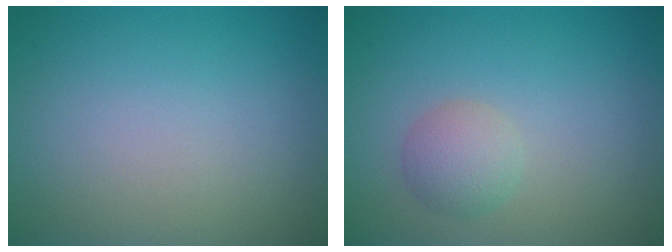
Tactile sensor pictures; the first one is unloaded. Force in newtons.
{"total": 2.1, "press": 2.1, "slide": 0.1}